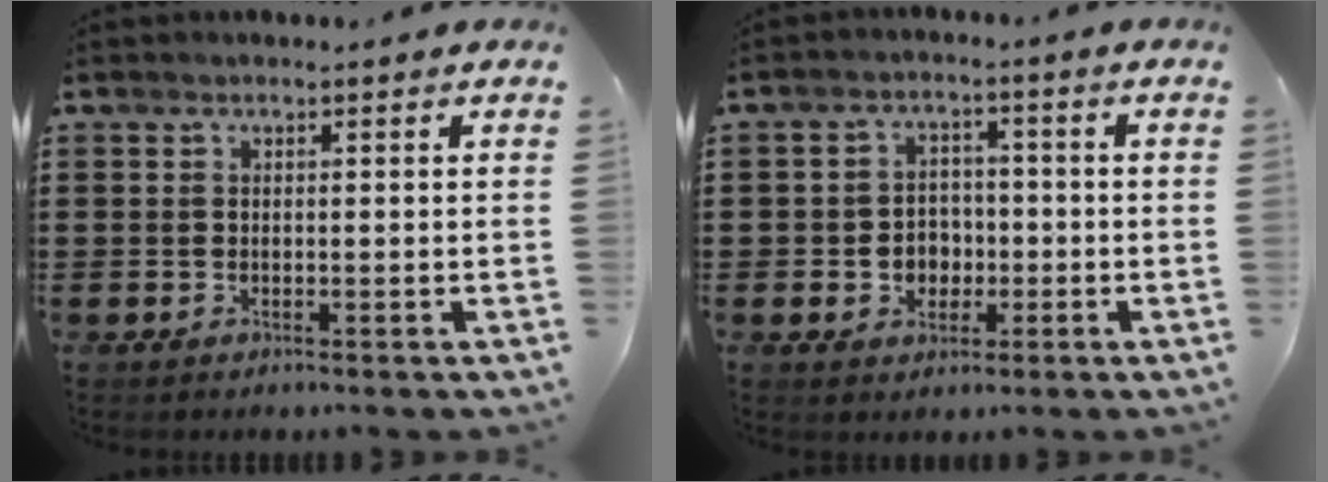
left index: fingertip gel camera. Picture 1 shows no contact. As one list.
[{"total": 4.0, "force": [-1.1, 3.5, 1.7], "torque": [-0.035, 0.005, -0.027]}]